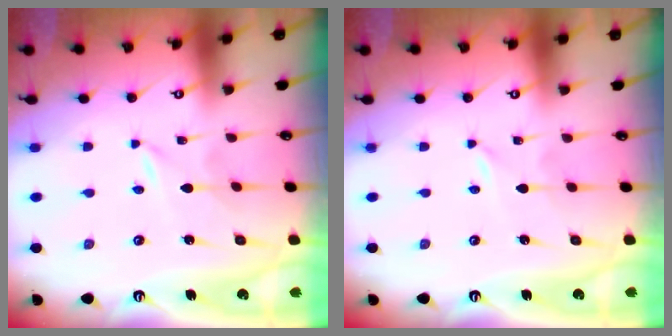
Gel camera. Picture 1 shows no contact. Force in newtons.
{"total": 0.0}